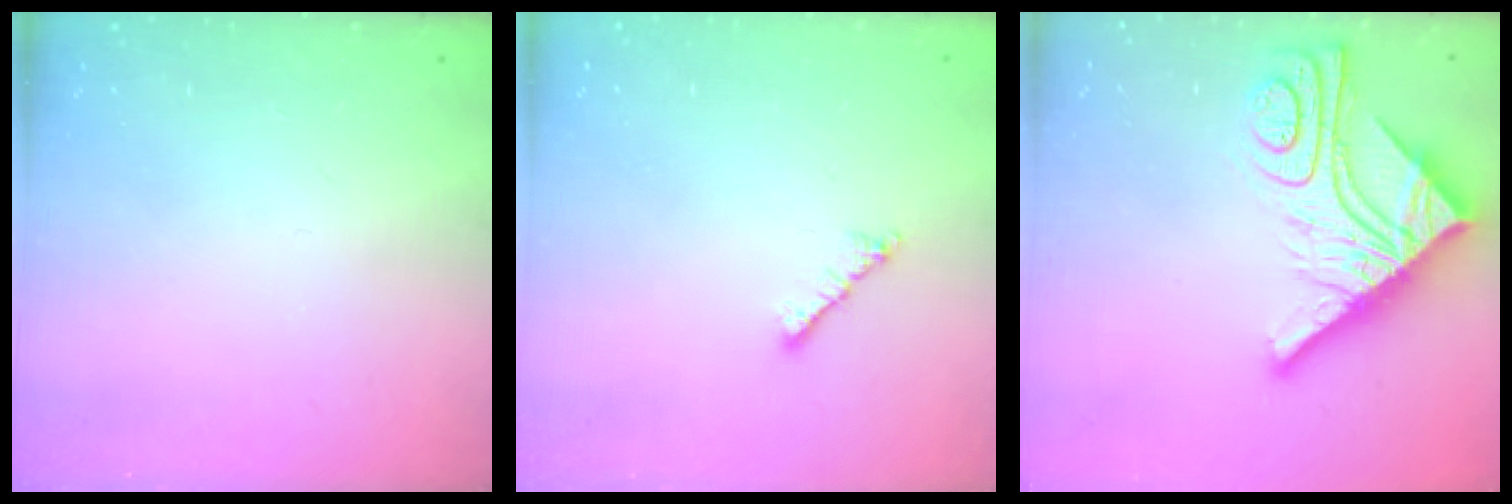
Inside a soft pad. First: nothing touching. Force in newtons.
{"total": 1.8, "press": 1.8, "slide": 0.5}
{"total": 16.8, "press": 16.8, "slide": 1.5}